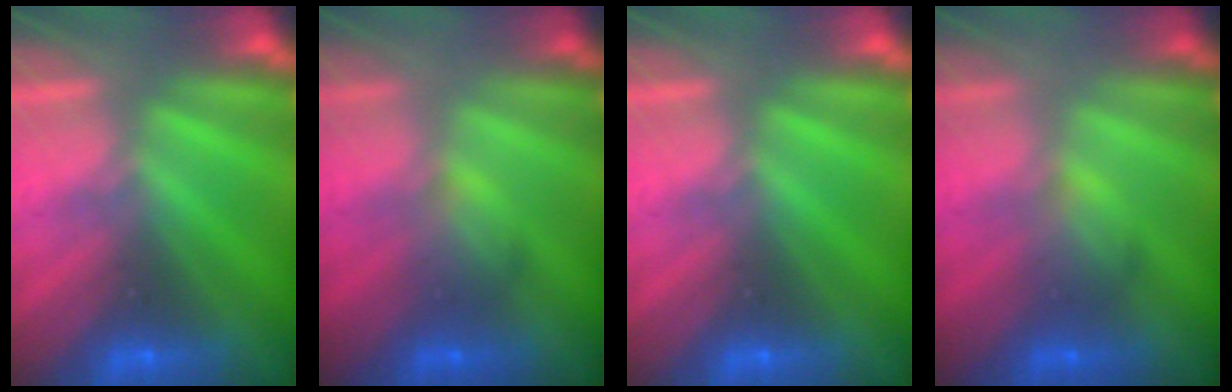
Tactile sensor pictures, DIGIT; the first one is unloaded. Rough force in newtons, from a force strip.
{"total": 2.2}
{"total": 0.0}
{"total": 2.2}